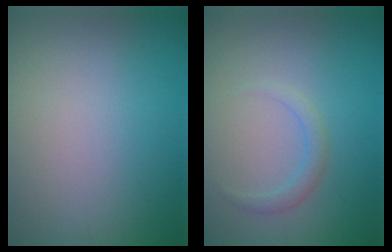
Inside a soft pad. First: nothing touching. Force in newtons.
{"total": 1.5, "press": 1.5, "slide": 0.1}